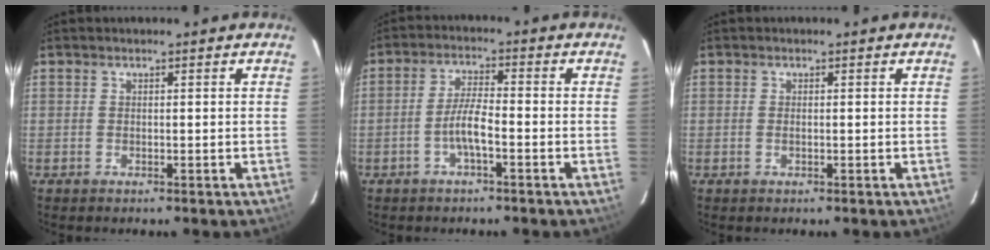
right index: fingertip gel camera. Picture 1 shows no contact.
{"total": 4.6, "force": [-2.2, 0.6, 4.0], "torque": [-0.083, 0.005, -0.042]}
{"total": 0.8, "force": [-0.2, 0.2, 0.7], "torque": [-0.016, -0.001, -0.004]}